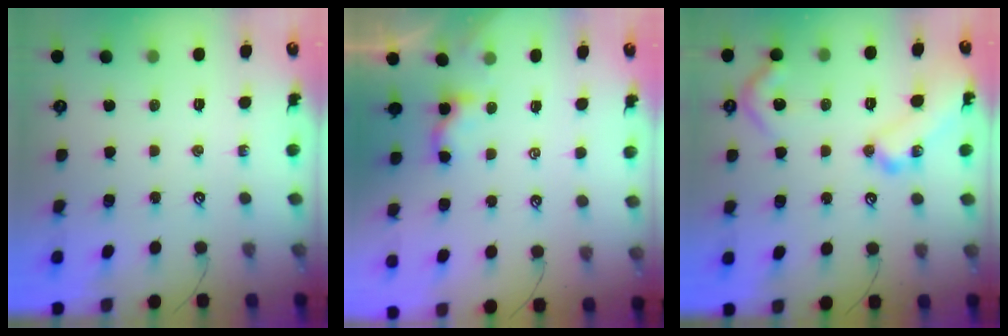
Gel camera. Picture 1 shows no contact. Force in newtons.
{"total": 2.9, "press": 2.9, "slide": 0.2}
{"total": 19.3, "press": 19.3, "slide": 0.8}